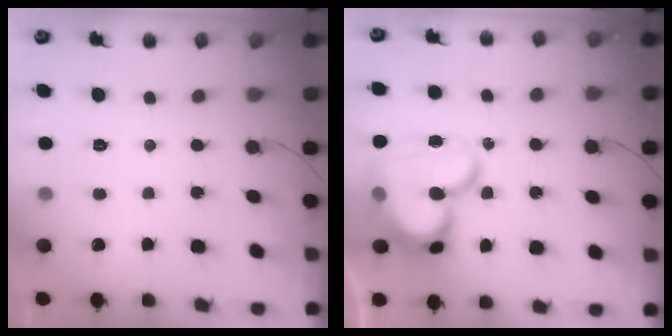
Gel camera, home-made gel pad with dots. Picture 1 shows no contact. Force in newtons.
{"total": 20.8, "press": 20.7, "slide": 1.9}